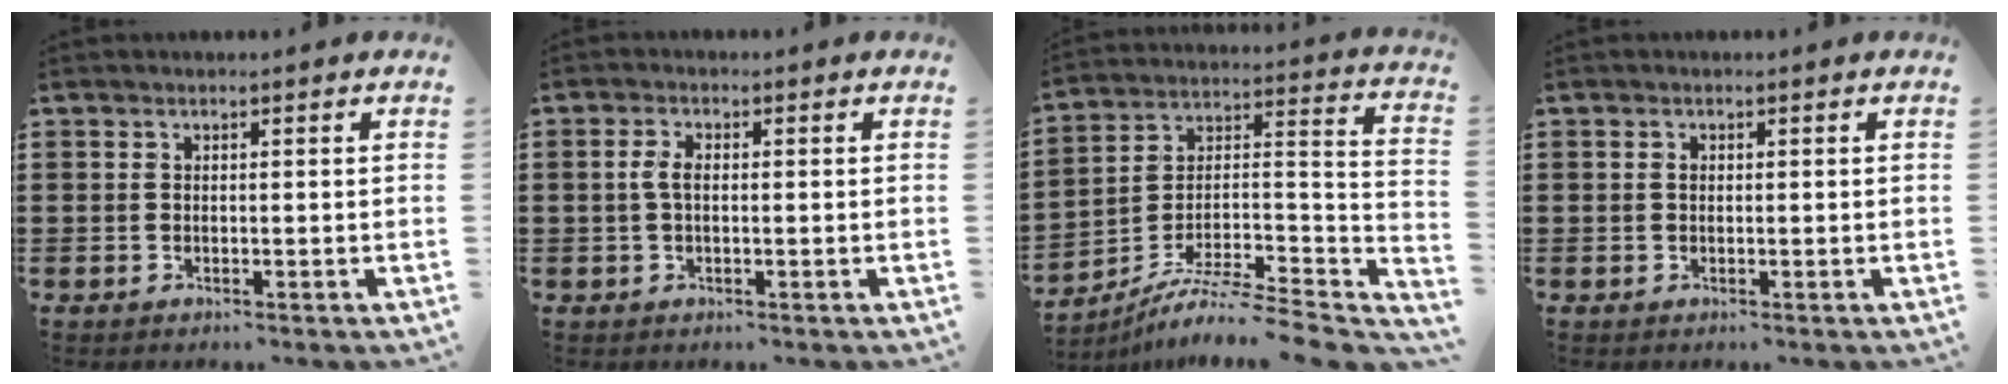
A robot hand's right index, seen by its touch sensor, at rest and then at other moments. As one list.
[{"total": 2.6, "force": [-0.1, 1.2, 2.3], "torque": [-0.060, -0.002, -0.007]}, {"total": 7.5, "force": [-6.0, 0.8, 4.4], "torque": [-0.079, -0.003, -0.122]}, {"total": 0.5, "force": [0.1, 0.4, 0.4], "torque": [-0.009, -0.001, 0.002]}]